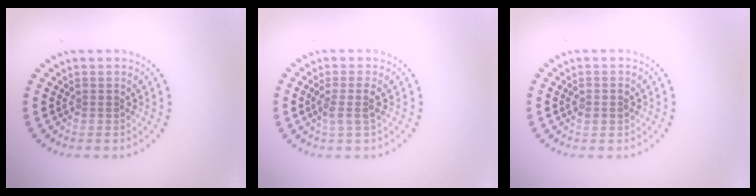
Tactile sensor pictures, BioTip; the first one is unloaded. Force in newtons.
{"total": 1.9, "press": 1.5, "slide": 1.1}
{"total": 0.8, "press": 0.8, "slide": 0.2}